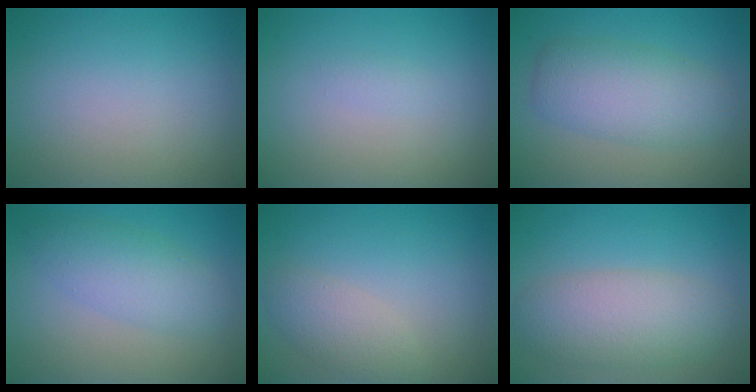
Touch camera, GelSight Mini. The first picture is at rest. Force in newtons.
{"total": 0.6, "press": 0.6, "slide": 0.0}
{"total": 5.1, "press": 5.1, "slide": 0.3}
{"total": 3.7, "press": 3.7, "slide": 0.1}
{"total": 2.5, "press": 2.5, "slide": 0.0}
{"total": 5.4, "press": 5.4, "slide": 0.2}